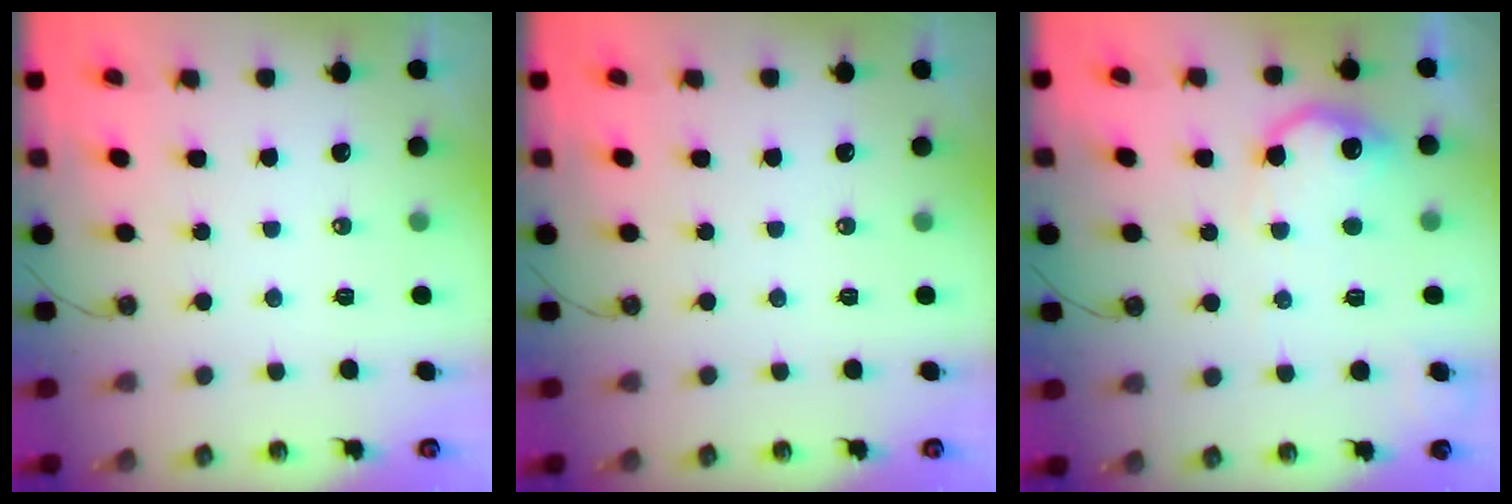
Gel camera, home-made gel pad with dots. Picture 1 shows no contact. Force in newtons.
{"total": 0.0}
{"total": 12.9, "press": 12.8, "slide": 0.8}